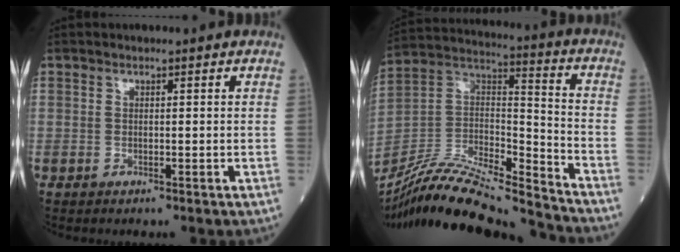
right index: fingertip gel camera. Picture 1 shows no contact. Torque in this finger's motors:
{"motor_torque": [0.17, -0.51, 0.26, 0.07]}